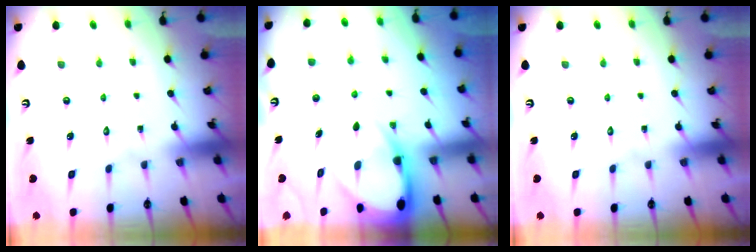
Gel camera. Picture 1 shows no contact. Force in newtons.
{"total": 7.2, "press": 7.2, "slide": 1.0}
{"total": 0.0}